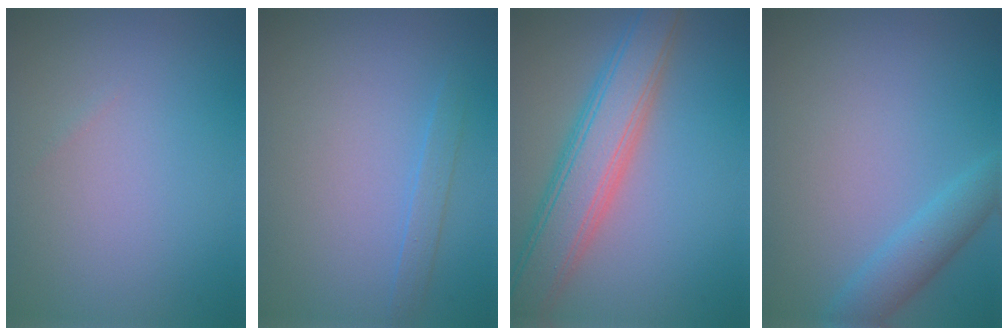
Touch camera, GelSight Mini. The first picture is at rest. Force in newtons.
{"total": 1.1, "press": 1.1, "slide": 0.1}
{"total": 6.6, "press": 6.6, "slide": 0.2}
{"total": 2.9, "press": 2.9, "slide": 0.2}